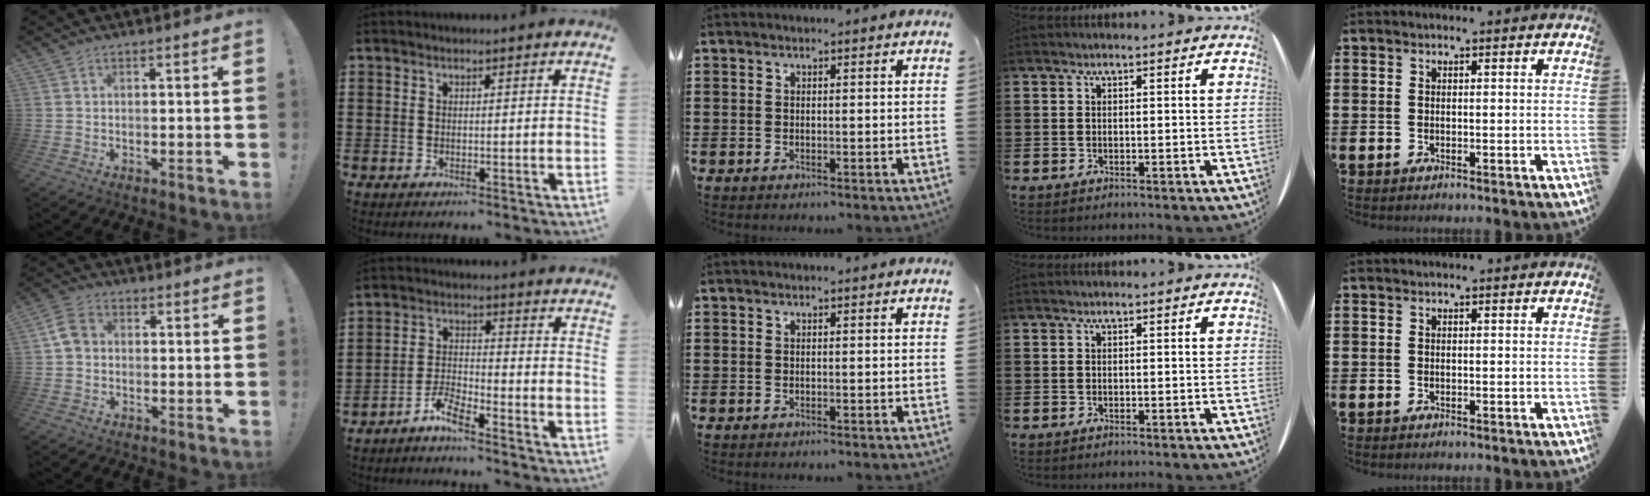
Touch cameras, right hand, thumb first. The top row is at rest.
{"thumb": {"total": 5.8, "force": [0.3, 4.6, 3.6], "torque": [-0.064, 0.016, 0.010]}, "index": {"total": 4.1, "force": [-3.5, 0.6, 1.9], "torque": [-0.051, 0.003, -0.073]}}